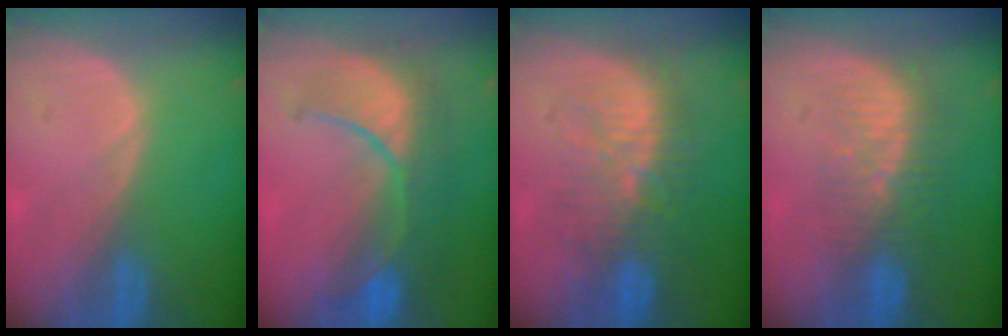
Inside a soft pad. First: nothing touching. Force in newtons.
{"total": 9.7, "press": 9.2, "slide": 3.1}
{"total": 9.6, "press": 9.2, "slide": 2.8}
{"total": 8.2, "press": 7.2, "slide": 3.9}